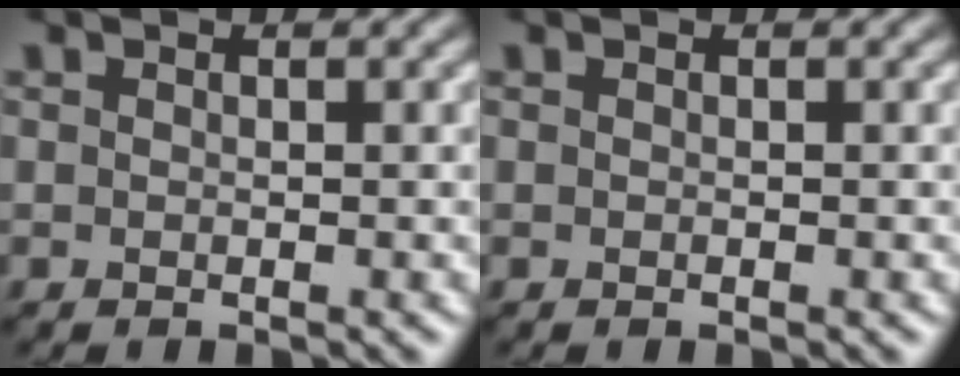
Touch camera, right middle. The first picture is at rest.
{"total": 0.0}